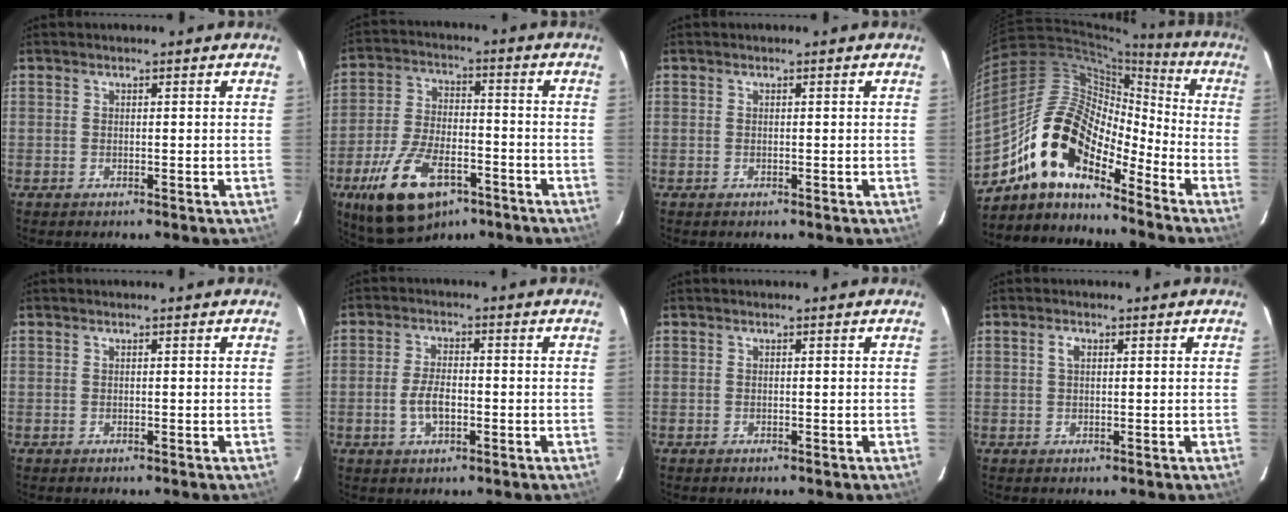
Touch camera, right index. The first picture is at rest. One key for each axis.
{"total": 17.1, "fx": -9.5, "fy": 8.4, "fz": 11.5, "tx": -0.237, "ty": -0.020, "tz": -0.162}
{"total": 0.0}
{"total": 14.7, "fx": -10.9, "fy": 5.8, "fz": 7.9, "tx": -0.130, "ty": 0.018, "tz": -0.221}
{"total": 0.0}
{"total": 5.0, "fx": -1.4, "fy": 2.4, "fz": 4.1, "tx": -0.085, "ty": 0.000, "tz": -0.023}
{"total": 0.0}
{"total": 1.6, "fx": 0.5, "fy": 0.9, "fz": 1.2, "tx": -0.023, "ty": 0.006, "tz": 0.008}